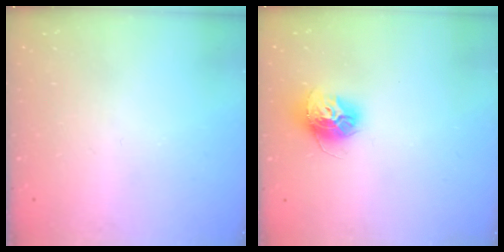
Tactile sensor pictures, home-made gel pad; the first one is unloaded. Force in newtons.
{"total": 12.1, "press": 12.0, "slide": 1.0}